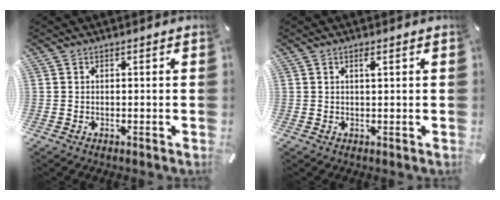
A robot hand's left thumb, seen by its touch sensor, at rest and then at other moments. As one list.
[{"total": 1.4, "force": [0.5, 0.2, 1.2], "torque": [-0.025, 0.000, 0.009]}]